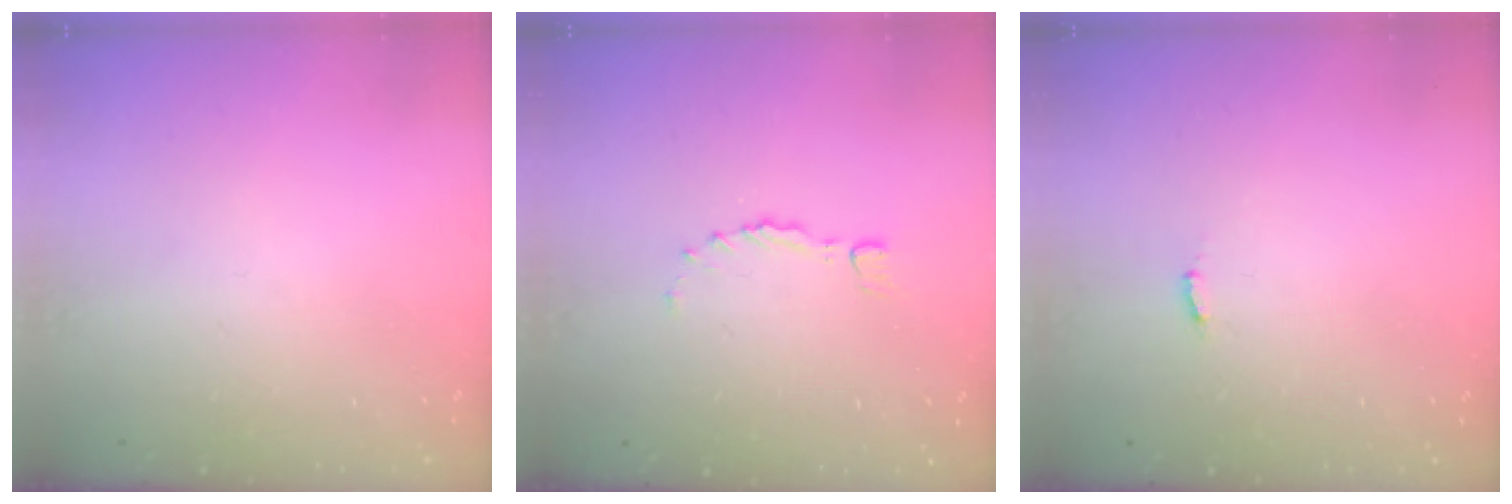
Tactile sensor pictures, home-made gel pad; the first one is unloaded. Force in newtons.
{"total": 0.0}
{"total": 3.0, "press": 2.9, "slide": 0.5}